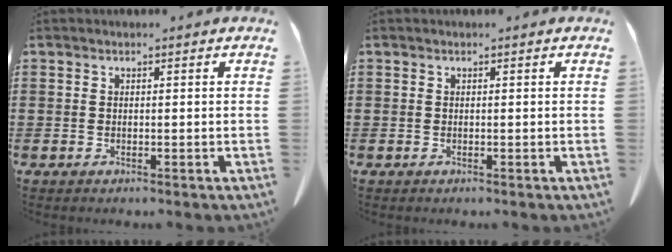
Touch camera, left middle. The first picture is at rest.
{"total": 0.0}